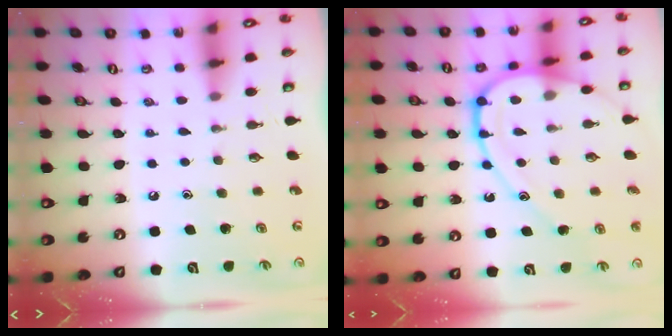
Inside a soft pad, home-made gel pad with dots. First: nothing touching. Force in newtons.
{"total": 14.2, "press": 14.1, "slide": 1.5}